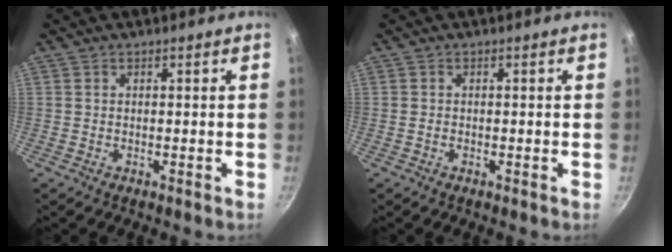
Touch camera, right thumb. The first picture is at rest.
{"total": 0.6, "force": [-0.2, 0.4, 0.4], "torque": [-0.006, 0.001, -0.005]}